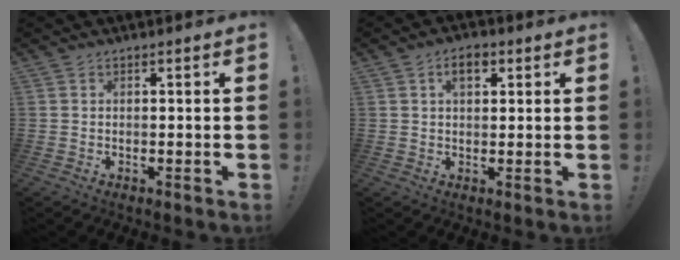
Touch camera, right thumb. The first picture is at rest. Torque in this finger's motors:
{"motor_torque": [0.76, 0.70, 0.42, -0.01, 0.07]}